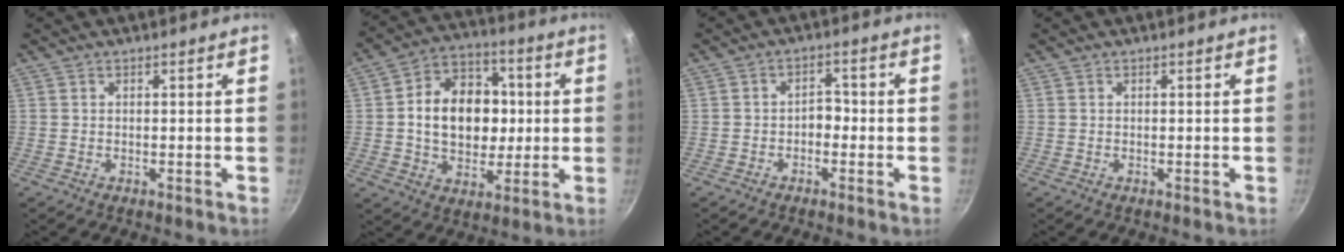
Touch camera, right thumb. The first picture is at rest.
{"total": 16.1, "force": [0.8, 11.8, 10.9], "torque": [-0.136, 0.020, 0.014]}
{"total": 2.9, "force": [-1.0, 2.0, 1.9], "torque": [-0.011, 0.018, -0.025]}
{"total": 0.0}